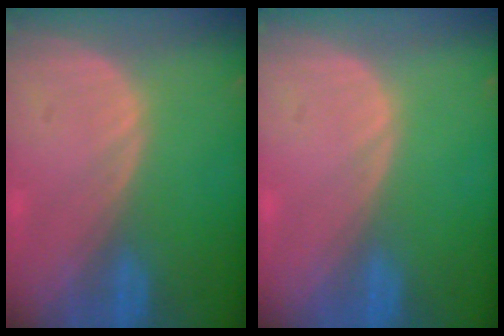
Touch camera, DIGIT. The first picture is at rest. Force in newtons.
{"total": 0.0}